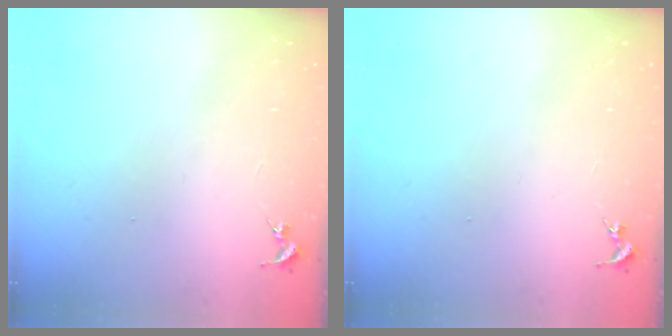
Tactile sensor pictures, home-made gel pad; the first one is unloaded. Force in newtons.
{"total": 0.0}